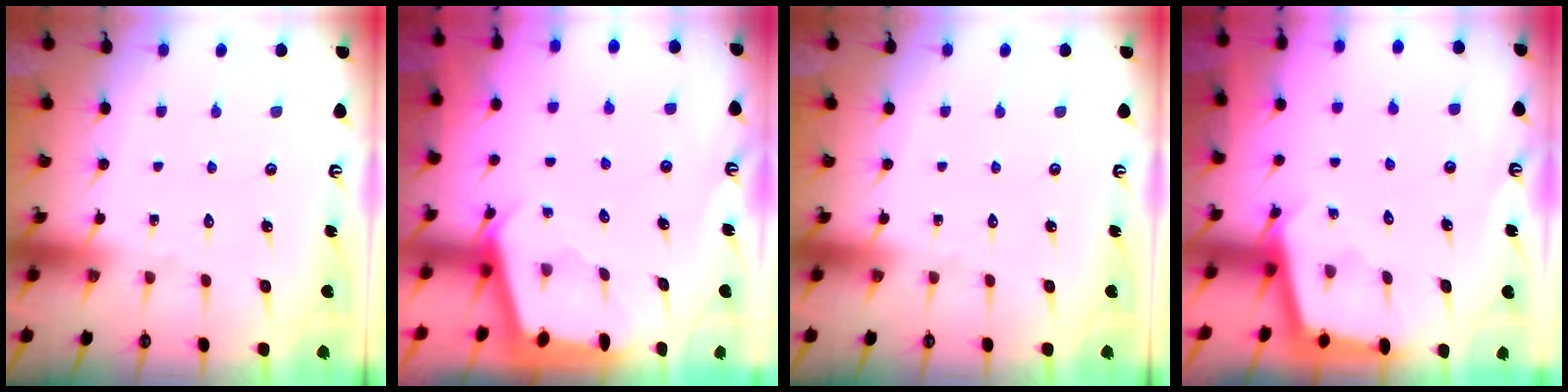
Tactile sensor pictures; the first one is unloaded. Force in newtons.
{"total": 2.0, "press": 2.0, "slide": 0.3}
{"total": 0.0}
{"total": 2.2, "press": 2.2, "slide": 0.2}